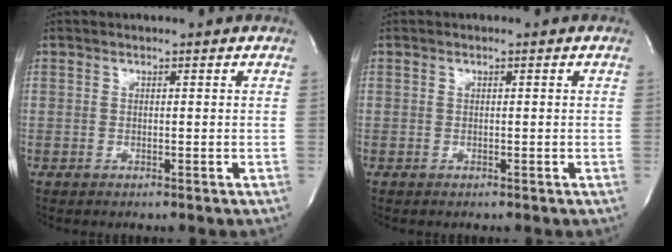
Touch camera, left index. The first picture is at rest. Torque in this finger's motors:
{"motor_torque": [0.00, 0.00, 0.00, 0.00]}